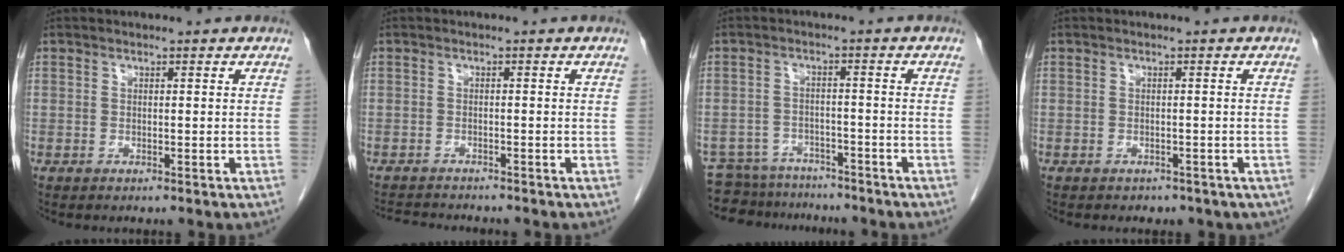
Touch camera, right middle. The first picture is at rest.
{"total": 5.0, "force": [-4.8, 0.7, 1.2], "torque": [-0.015, -0.009, -0.074]}
{"total": 10.2, "force": [-9.5, 3.7, 1.1], "torque": [-0.024, 0.010, -0.133]}
{"total": 4.0, "force": [-3.1, 2.3, 1.0], "torque": [-0.015, 0.005, -0.028]}